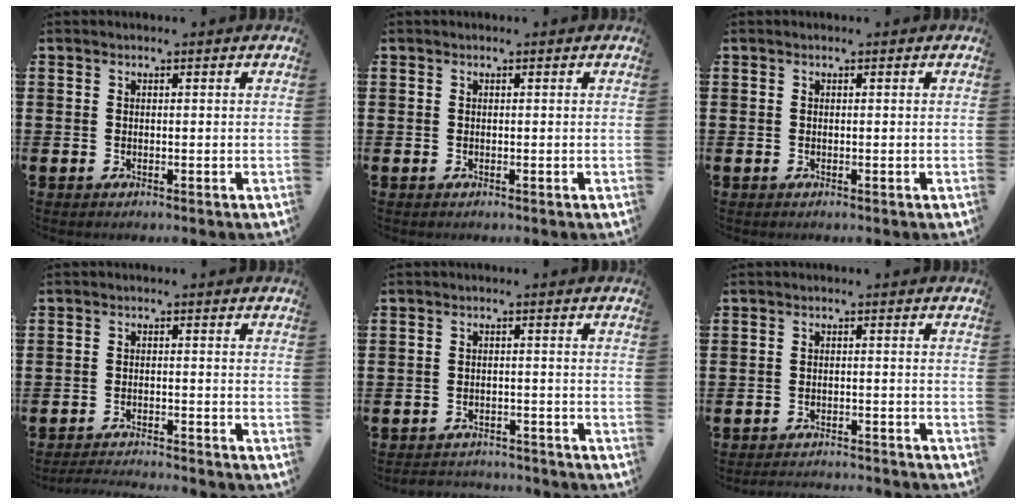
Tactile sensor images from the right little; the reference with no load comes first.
{"total": 0.0}
{"total": 0.0}
{"total": 2.2, "force": [-2.2, -0.3, 0.2], "torque": [-0.004, 0.002, -0.046]}
{"total": 2.1, "force": [-2.1, 0.1, -0.3], "torque": [-0.002, 0.003, -0.048]}
{"total": 2.0, "force": [-2.0, -0.2, -0.1], "torque": [-0.002, 0.005, -0.042]}